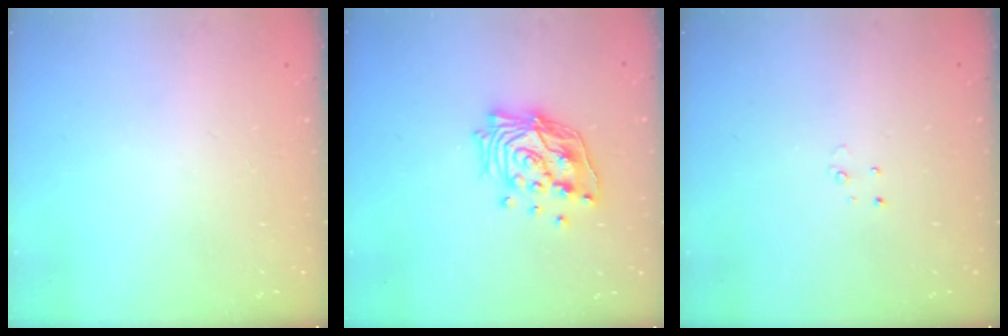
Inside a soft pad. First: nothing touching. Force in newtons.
{"total": 16.0, "press": 15.8, "slide": 2.3}
{"total": 2.3, "press": 2.3, "slide": 0.2}